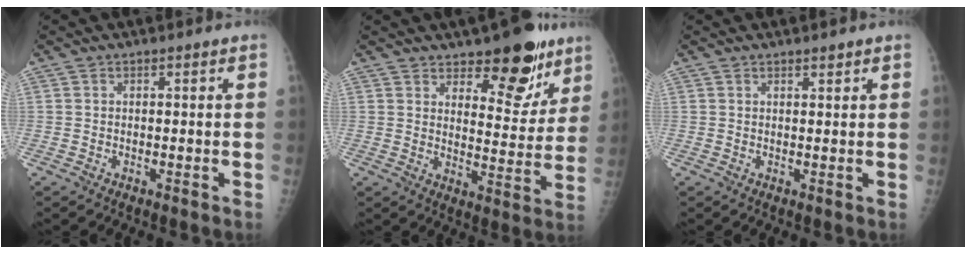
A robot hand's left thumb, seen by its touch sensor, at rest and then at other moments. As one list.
[{"total": 12.9, "force": [8.9, 5.6, 7.4], "torque": [-0.049, -0.062, 0.133]}, {"total": 1.2, "force": [1.0, 0.3, 0.6], "torque": [-0.006, -0.007, 0.016]}]